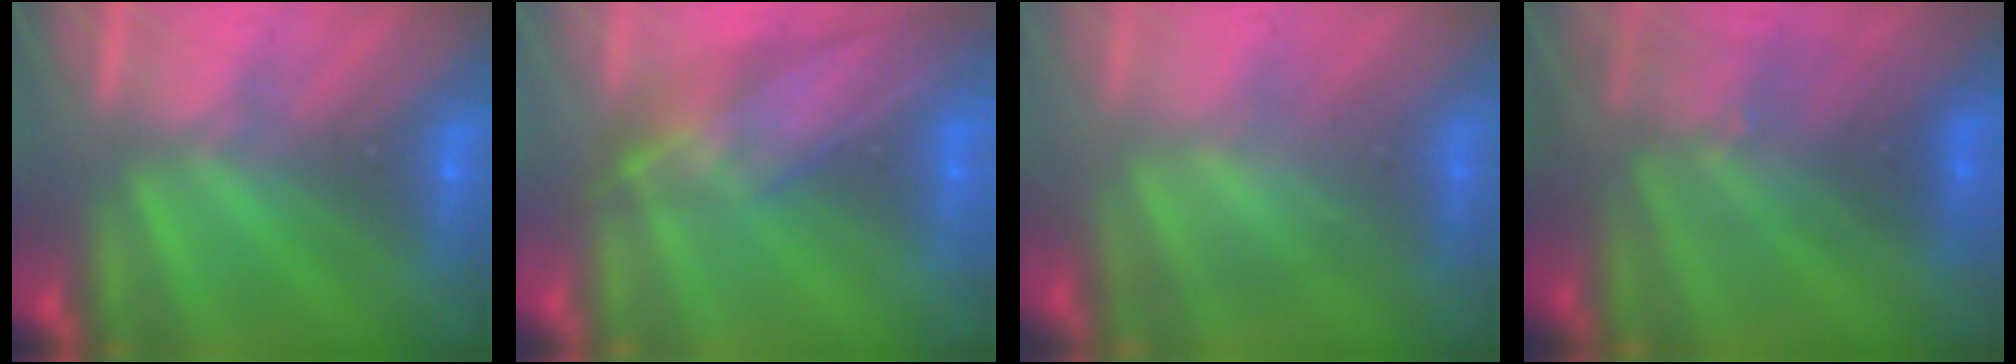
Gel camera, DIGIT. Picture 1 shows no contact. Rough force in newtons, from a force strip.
{"total": 4.1}
{"total": 3.7}
{"total": 3.0}